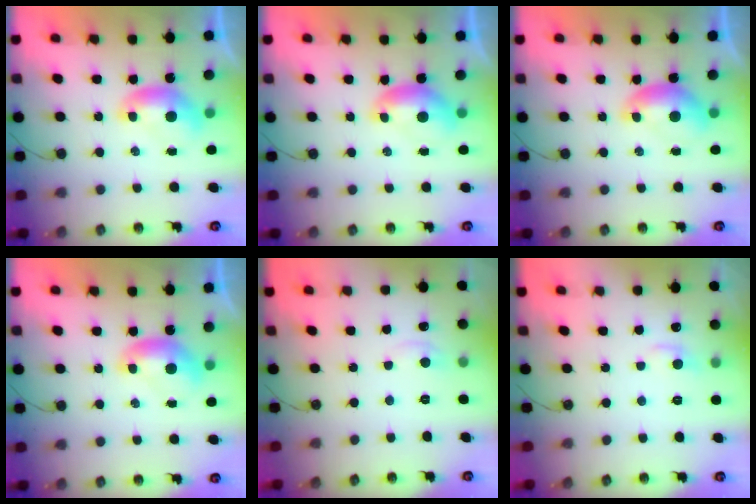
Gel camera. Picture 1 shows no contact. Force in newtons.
{"total": 0.0}
{"total": 0.0}
{"total": 0.0}
{"total": 1.3, "press": 1.3, "slide": 0.4}
{"total": 0.8, "press": 0.4, "slide": 0.6}